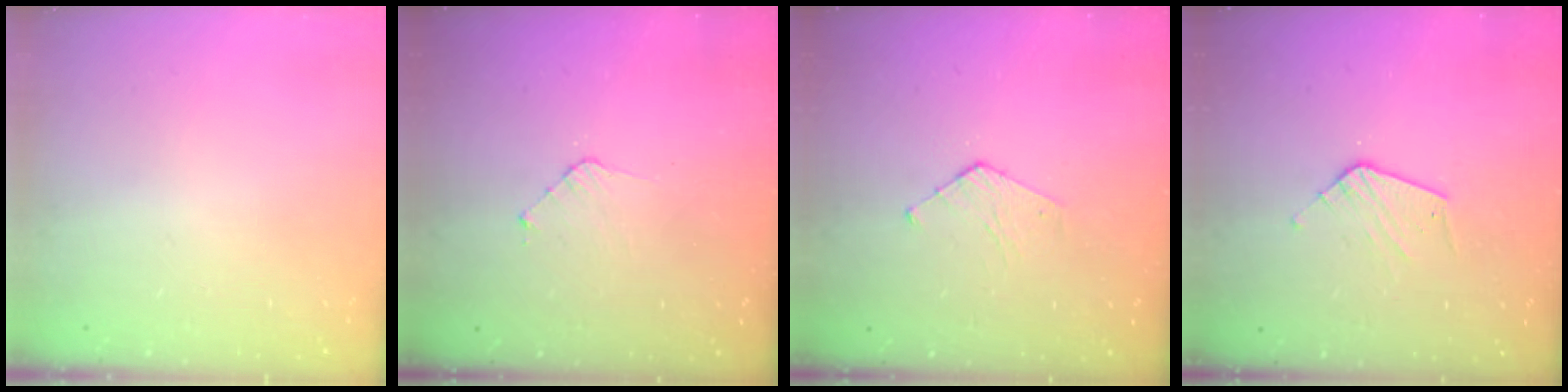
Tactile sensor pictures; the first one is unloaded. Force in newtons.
{"total": 5.4, "press": 5.4, "slide": 0.3}
{"total": 2.8, "press": 2.8, "slide": 0.3}
{"total": 6.9, "press": 6.9, "slide": 0.1}